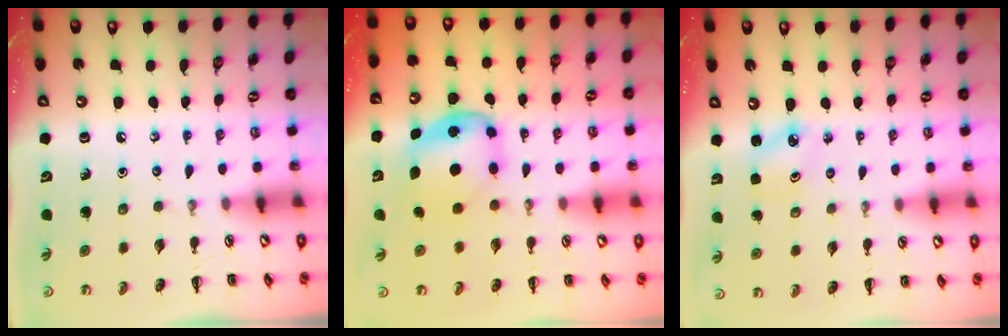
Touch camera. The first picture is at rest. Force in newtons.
{"total": 6.1, "press": 6.1, "slide": 0.7}
{"total": 2.5, "press": 2.5, "slide": 0.5}